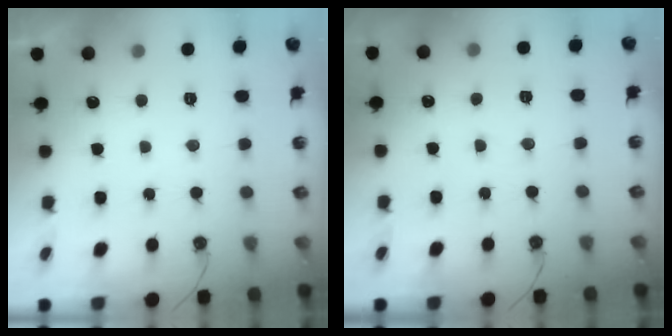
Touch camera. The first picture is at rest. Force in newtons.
{"total": 3.9, "press": 3.9, "slide": 0.7}